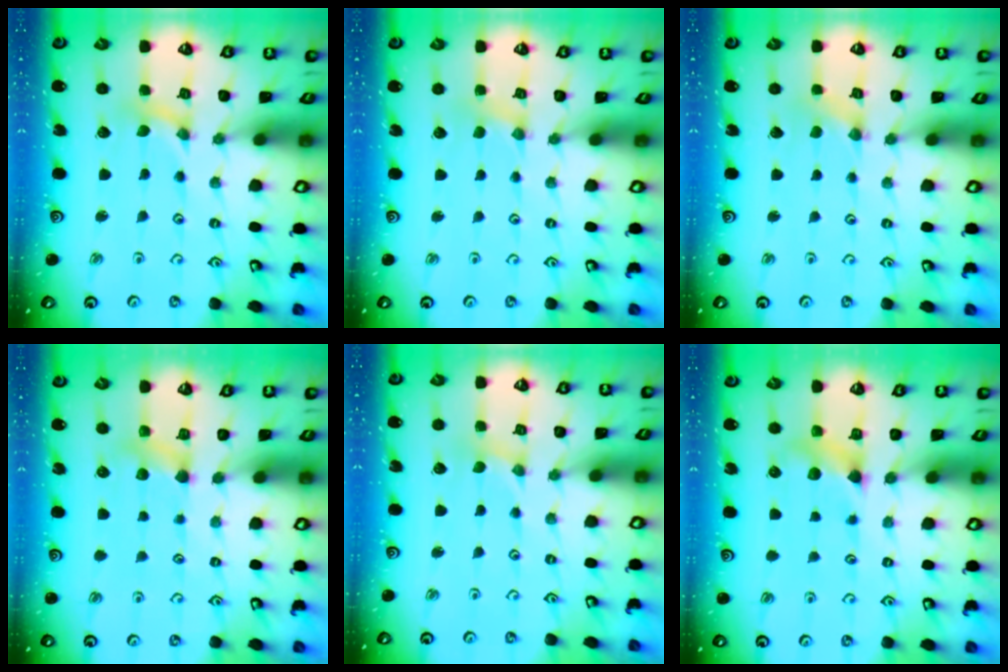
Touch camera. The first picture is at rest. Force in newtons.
{"total": 1.2, "press": 1.2, "slide": 0.3}
{"total": 0.0}
{"total": 3.9, "press": 3.8, "slide": 0.4}
{"total": 0.0}
{"total": 6.2, "press": 6.2, "slide": 0.8}